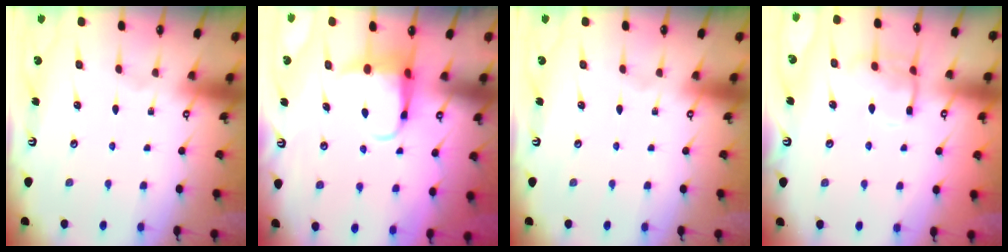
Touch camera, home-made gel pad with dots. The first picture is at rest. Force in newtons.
{"total": 6.1, "press": 6.0, "slide": 0.9}
{"total": 0.0}
{"total": 11.1, "press": 11.1, "slide": 0.7}